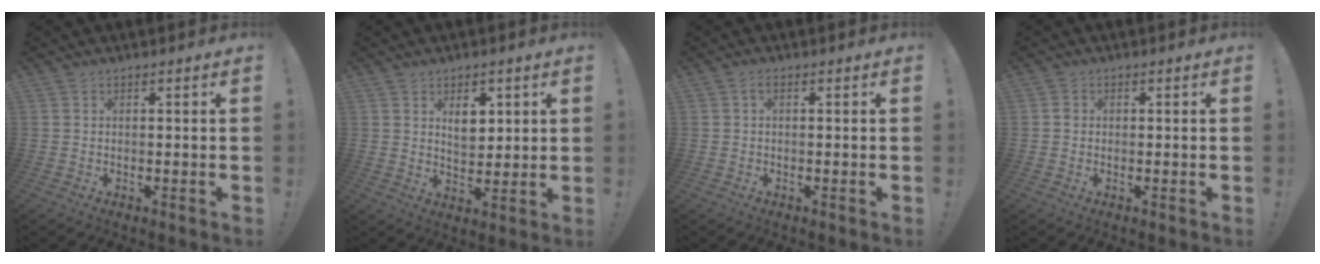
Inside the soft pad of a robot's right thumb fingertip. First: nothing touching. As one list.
[{"total": 6.6, "force": [3.1, 4.4, 3.9], "torque": [-0.052, -0.011, 0.053]}, {"total": 1.2, "force": [-0.2, 0.5, 1.1], "torque": [-0.024, 0.005, -0.003]}, {"total": 1.2, "force": [-0.2, 1.1, 0.4], "torque": [-0.007, 0.004, -0.003]}]